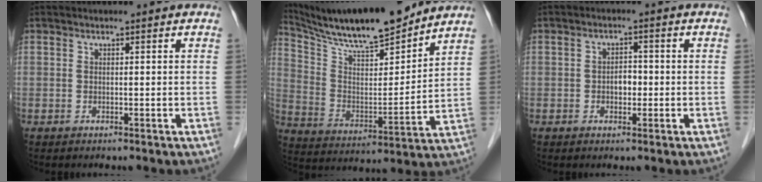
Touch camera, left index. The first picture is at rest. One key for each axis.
{"total": 17.8, "fx": 15.9, "fy": 1.6, "fz": 7.7, "tx": -0.148, "ty": -0.003, "tz": 0.277}
{"total": 2.4, "fx": -0.5, "fy": 1.5, "fz": 1.8, "tx": -0.026, "ty": 0.008, "tz": -0.007}